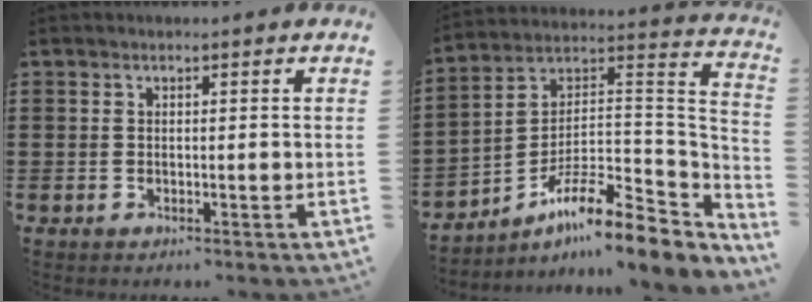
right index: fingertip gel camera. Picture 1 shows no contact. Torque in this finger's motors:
{"motor_torque": [0.88, 1.01, -0.27, -0.04]}